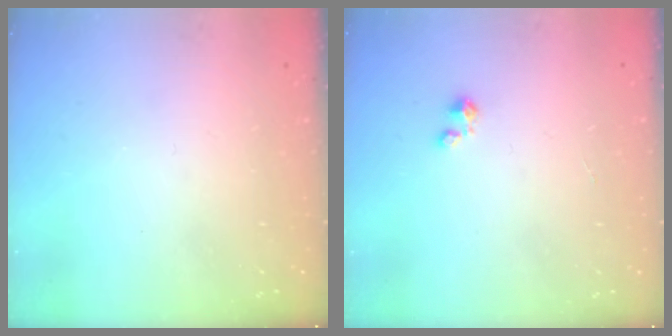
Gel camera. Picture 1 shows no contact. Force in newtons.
{"total": 1.3, "press": 1.3, "slide": 0.3}